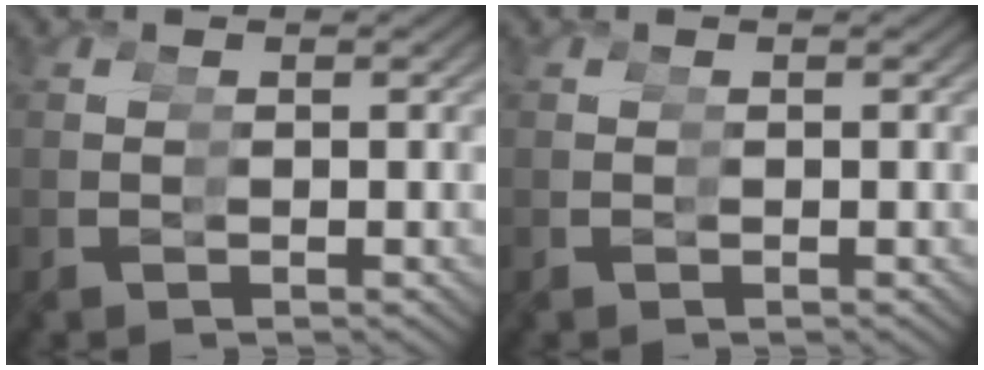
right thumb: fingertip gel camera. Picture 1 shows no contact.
{"total": 0.0}